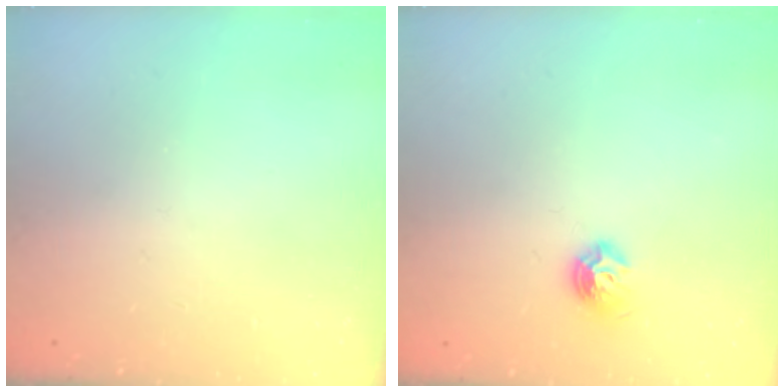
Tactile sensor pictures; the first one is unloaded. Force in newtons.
{"total": 7.0, "press": 6.9, "slide": 0.7}